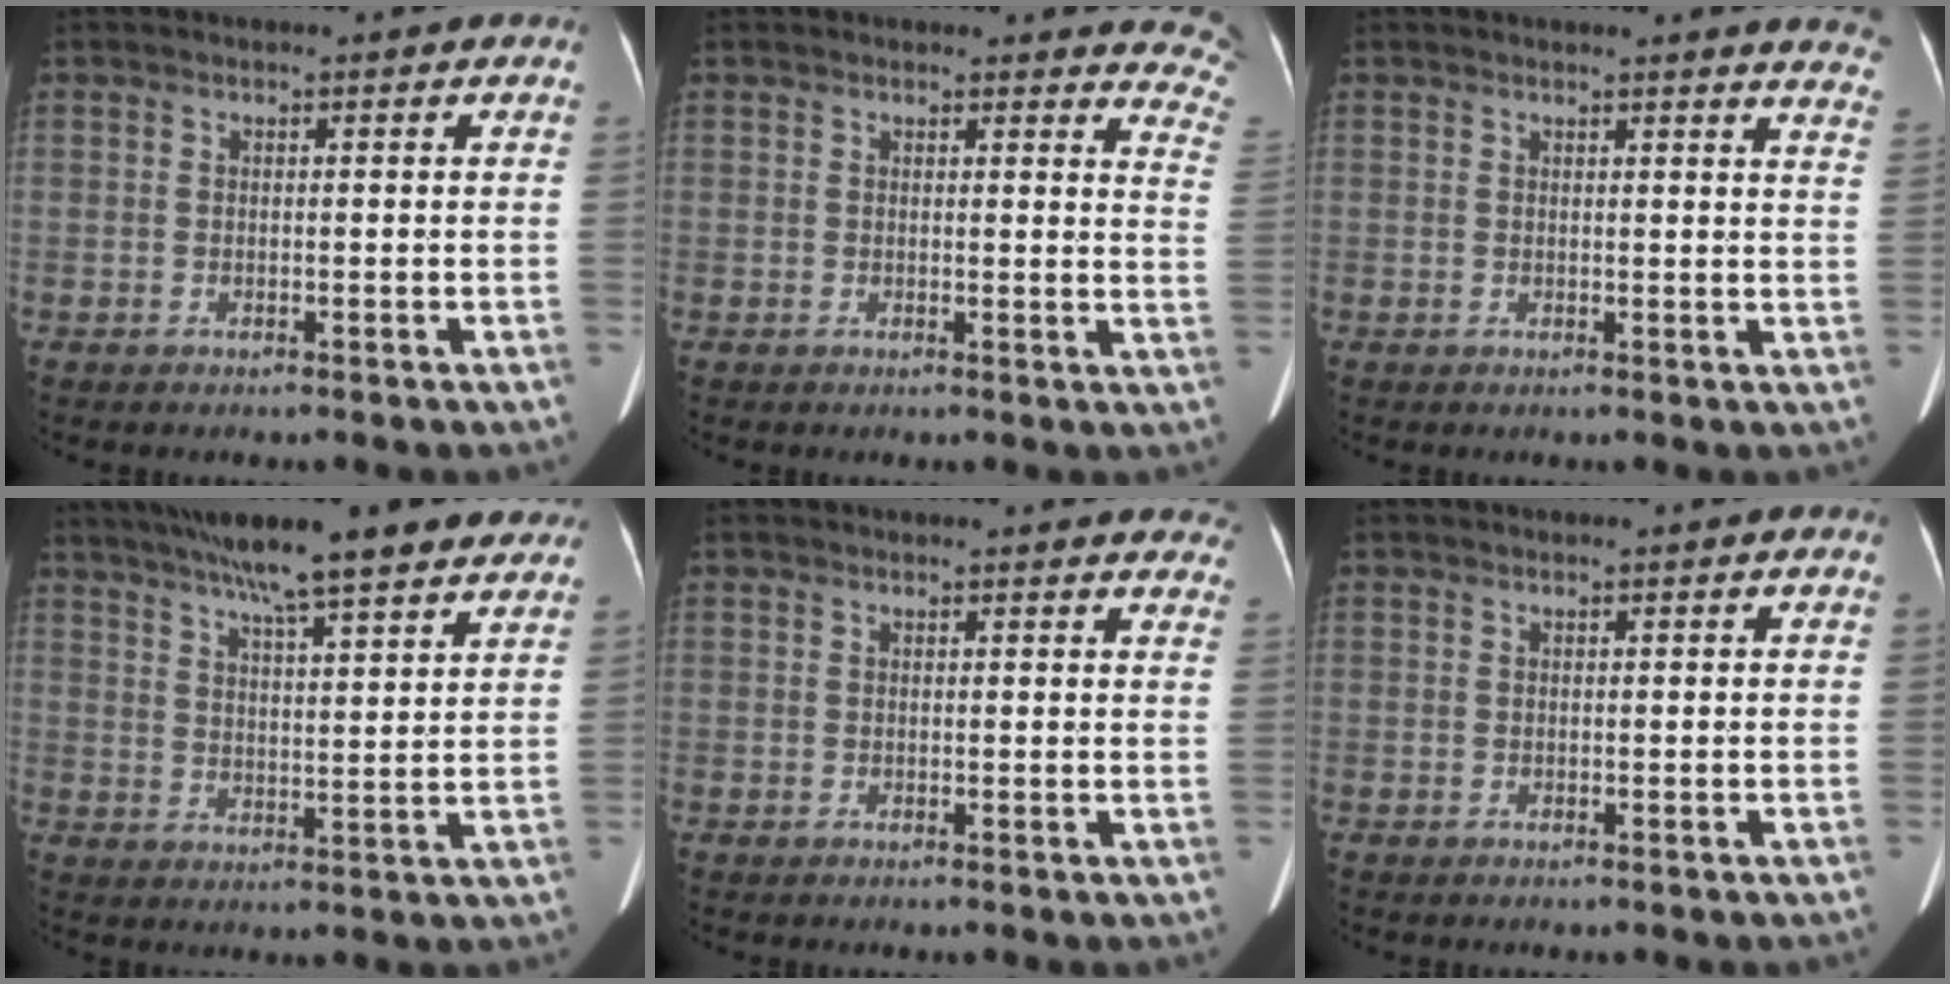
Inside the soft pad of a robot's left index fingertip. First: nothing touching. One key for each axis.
{"total": 10.4, "fx": 9.9, "fy": 2.9, "fz": 1.8, "tx": 0.028, "ty": -0.059, "tz": 0.057}
{"total": 9.5, "fx": 9.1, "fy": 0.7, "fz": 2.7, "tx": -0.008, "ty": -0.048, "tz": 0.063}
{"total": 17.5, "fx": 14.0, "fy": 1.8, "fz": 10.3, "tx": -0.164, "ty": 0.030, "tz": 0.198}
{"total": 11.3, "fx": 10.4, "fy": 3.1, "fz": 2.9, "tx": -0.003, "ty": -0.002, "tz": 0.091}
{"total": 0.0}